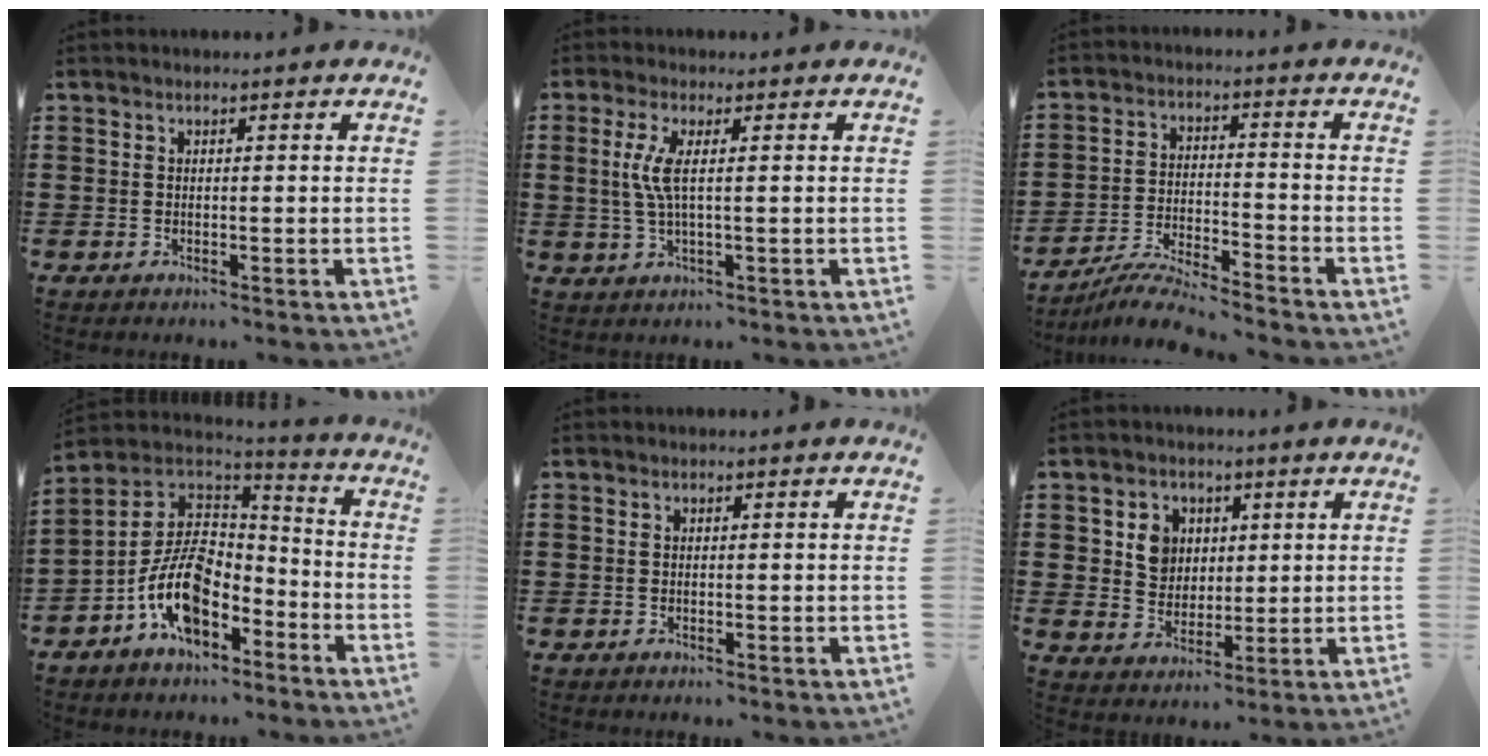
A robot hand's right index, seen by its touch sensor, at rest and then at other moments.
{"total": 4.2, "force": [0.5, 0.4, 4.2], "torque": [-0.102, -0.014, 0.000]}
{"total": 5.8, "force": [-5.6, -0.2, 1.5], "torque": [-0.038, -0.006, -0.110]}
{"total": 12.1, "force": [-5.4, 6.8, 8.4], "torque": [-0.194, 0.009, -0.110]}
{"total": 0.0}
{"total": 5.3, "force": [1.5, 4.7, 1.8], "torque": [-0.049, 0.014, 0.025]}